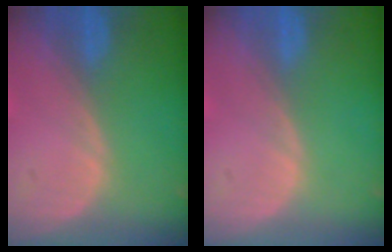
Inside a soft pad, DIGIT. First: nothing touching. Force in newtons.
{"total": 0.0}